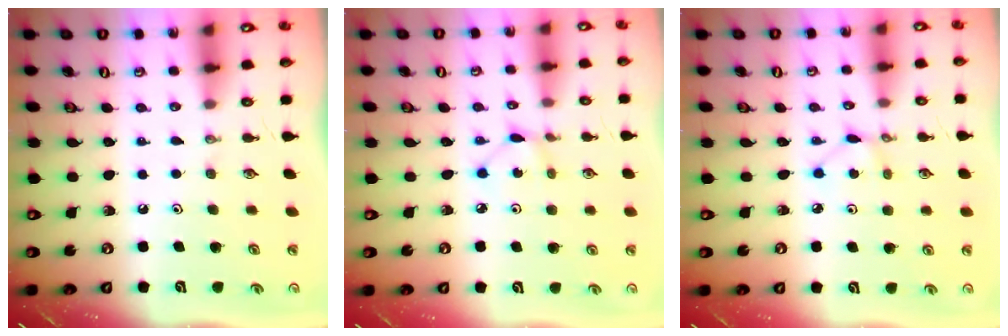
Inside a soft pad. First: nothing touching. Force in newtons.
{"total": 2.3, "press": 2.2, "slide": 0.3}
{"total": 2.4, "press": 2.4, "slide": 0.2}